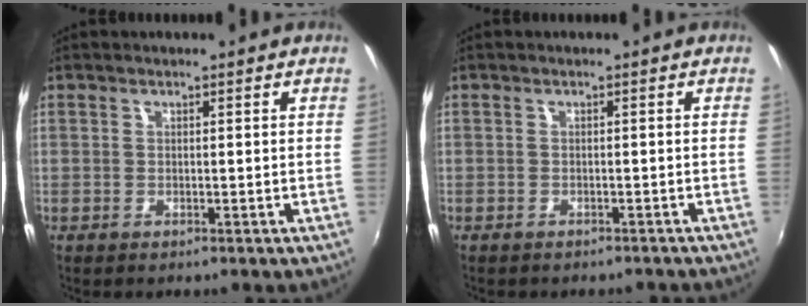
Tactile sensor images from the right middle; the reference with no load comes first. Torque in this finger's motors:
{"motor_torque": [0.86, -1.28, 0.09, 0.02]}